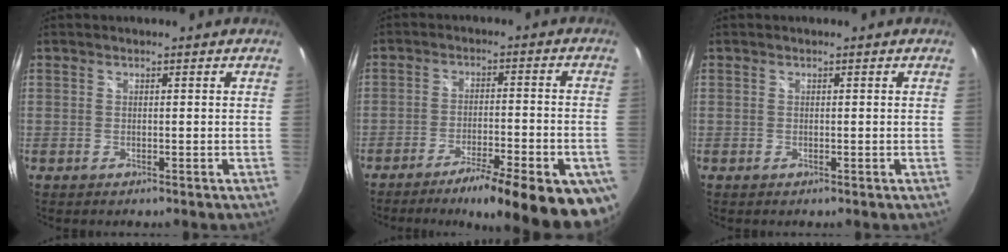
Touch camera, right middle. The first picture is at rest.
{"total": 19.1, "force": [-14.1, 4.0, 12.2], "torque": [-0.178, -0.028, -0.193]}
{"total": 0.0}